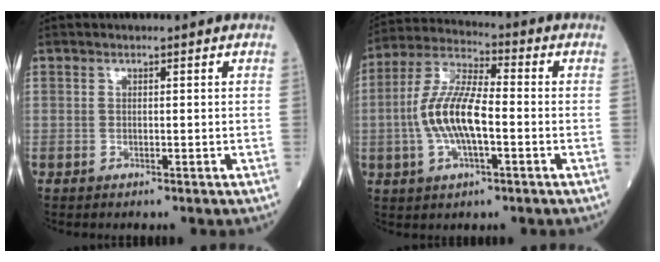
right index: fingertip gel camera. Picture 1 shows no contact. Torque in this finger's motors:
{"motor_torque": [0.81, -0.37, 0.29, 0.21]}